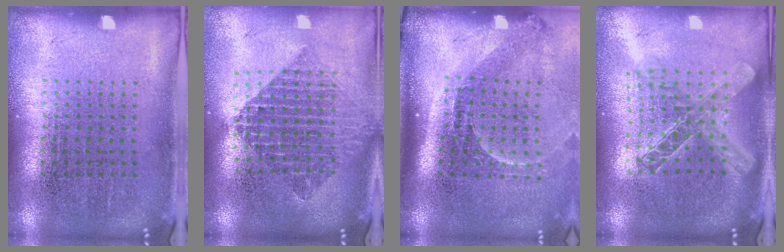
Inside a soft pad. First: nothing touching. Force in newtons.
{"total": 2.1, "press": 1.7, "slide": 1.3}
{"total": 2.2, "press": 1.6, "slide": 1.6}
{"total": 2.0, "press": 1.7, "slide": 1.1}